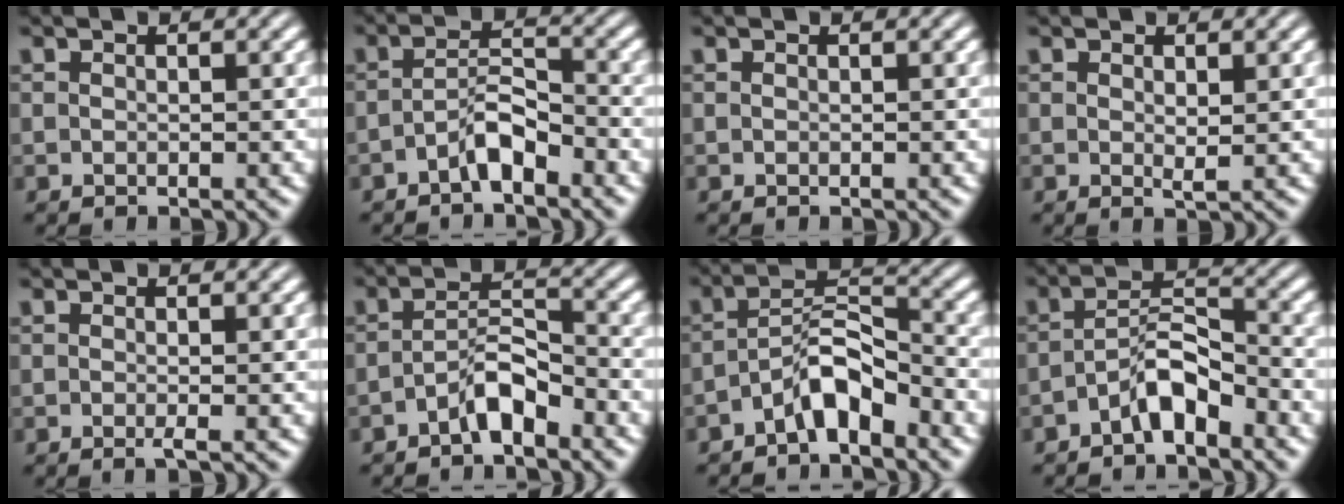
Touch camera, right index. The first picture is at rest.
{"total": 2.9, "force": [-2.3, 0.2, 1.8], "torque": [-0.012, -0.005, -0.037]}
{"total": 0.0}
{"total": 0.8, "force": [0.4, -0.2, 0.7], "torque": [-0.014, -0.010, 0.011]}
{"total": 0.7, "force": [-0.4, 0.0, 0.6], "torque": [-0.017, -0.006, -0.007]}
{"total": 3.2, "force": [-2.5, 0.4, 2.0], "torque": [-0.011, -0.005, -0.041]}
{"total": 4.0, "force": [-2.5, 1.1, 3.0], "torque": [-0.032, -0.007, -0.038]}
{"total": 3.6, "force": [-2.5, 0.8, 2.4], "torque": [-0.021, -0.004, -0.041]}